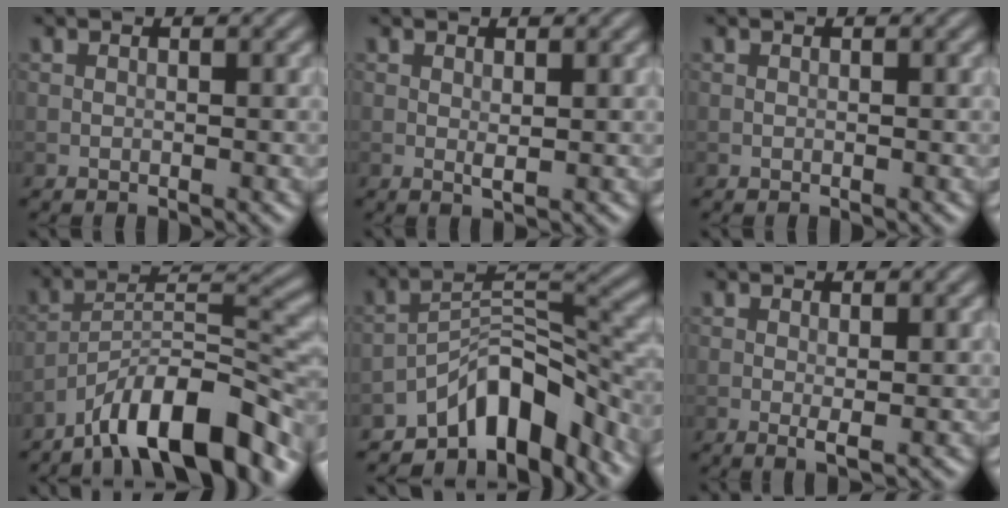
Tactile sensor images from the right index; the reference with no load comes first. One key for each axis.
{"total": 0.8, "fx": 0.3, "fy": 0.2, "fz": 0.8, "tx": -0.016, "ty": -0.004, "tz": 0.005}
{"total": 0.0}
{"total": 11.7, "fx": -8.4, "fy": 3.0, "fz": 7.6, "tx": -0.112, "ty": 0.021, "tz": -0.154}
{"total": 8.7, "fx": -6.4, "fy": 3.3, "fz": 4.9, "tx": -0.051, "ty": 0.009, "tz": -0.117}
{"total": 1.2, "fx": 0.0, "fy": 0.2, "fz": 1.2, "tx": -0.021, "ty": -0.004, "tz": -0.001}